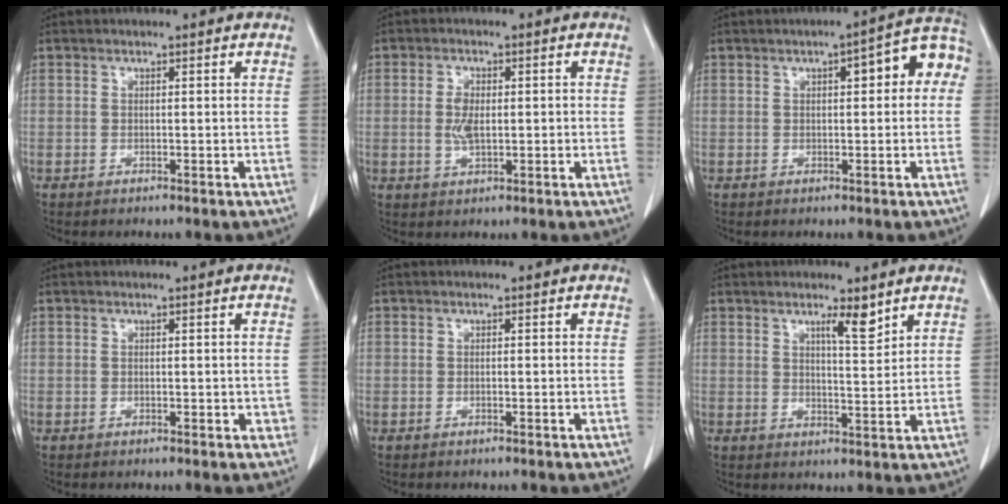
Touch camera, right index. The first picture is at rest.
{"total": 3.8, "force": [-0.1, 1.8, 3.3], "torque": [-0.072, 0.003, 0.001]}
{"total": 7.6, "force": [1.6, 2.2, 7.1], "torque": [-0.086, 0.035, 0.013]}
{"total": 1.0, "force": [-0.1, 0.6, 0.7], "torque": [-0.004, 0.002, 0.000]}
{"total": 0.0}
{"total": 4.1, "force": [2.9, 0.5, 2.9], "torque": [-0.049, -0.004, 0.049]}